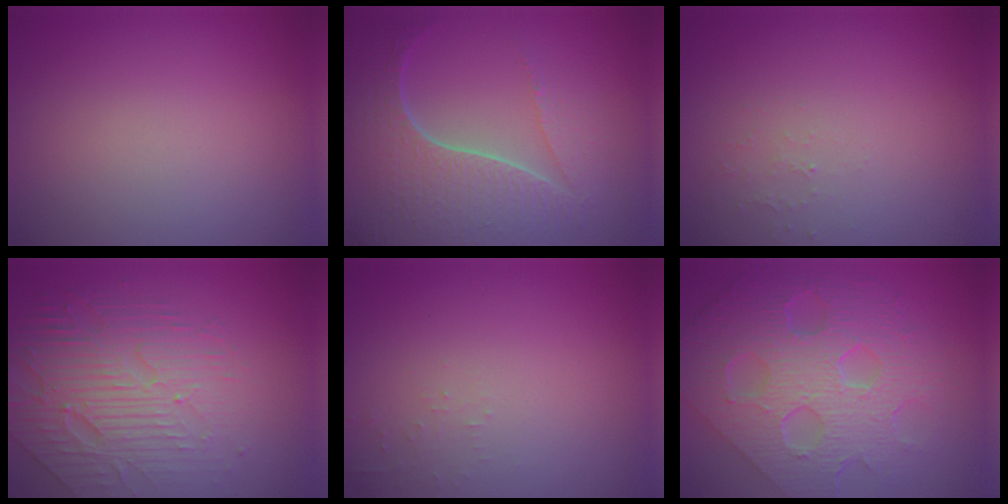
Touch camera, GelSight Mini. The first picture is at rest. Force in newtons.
{"total": 7.7, "press": 5.6, "slide": 5.3}
{"total": 0.8, "press": 0.8, "slide": 0.3}
{"total": 5.9, "press": 4.5, "slide": 3.8}
{"total": 0.8, "press": 0.7, "slide": 0.1}
{"total": 8.7, "press": 6.4, "slide": 5.8}